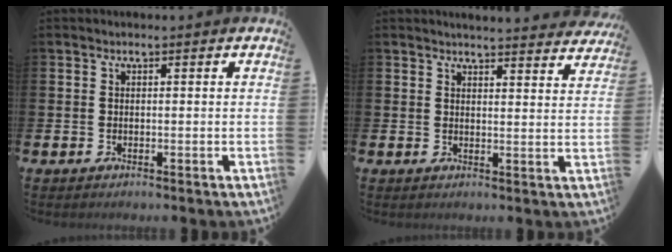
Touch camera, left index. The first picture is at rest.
{"total": 3.8, "force": [3.8, -0.1, 0.1], "torque": [0.002, -0.026, 0.066]}